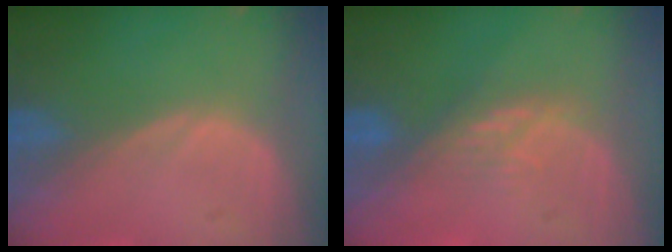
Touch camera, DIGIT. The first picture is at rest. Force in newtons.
{"total": 3.3, "press": 3.0, "slide": 1.5}